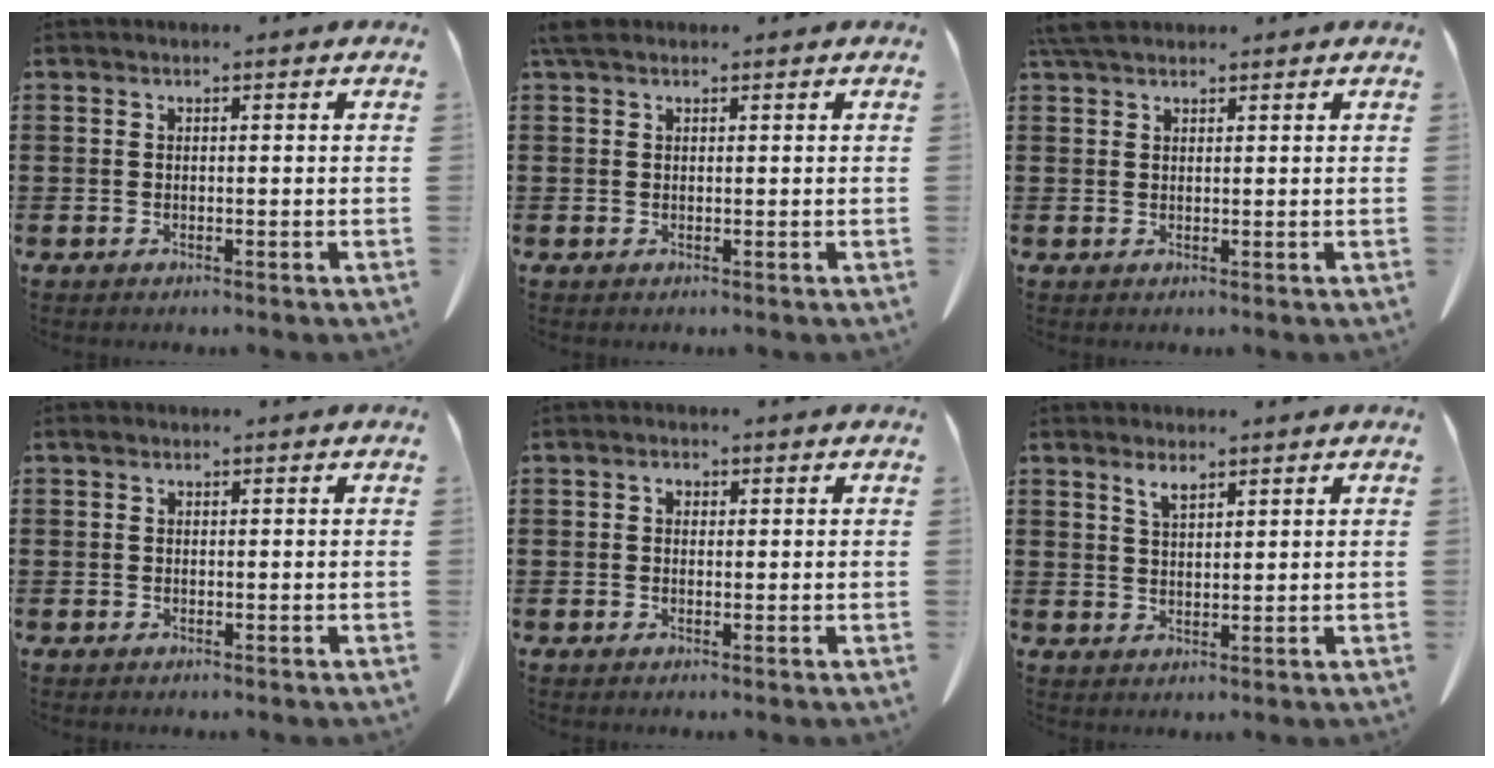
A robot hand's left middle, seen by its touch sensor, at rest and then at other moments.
{"total": 2.0, "force": [1.3, 1.1, 1.0], "torque": [-0.026, 0.007, 0.026]}
{"total": 3.3, "force": [2.7, 1.0, 1.7], "torque": [-0.042, 0.002, 0.052]}
{"total": 0.6, "force": [0.1, 0.5, 0.2], "torque": [-0.005, 0.004, 0.002]}
{"total": 1.1, "force": [0.2, 0.8, 0.7], "torque": [-0.017, 0.006, 0.003]}
{"total": 2.5, "force": [2.0, 0.6, 1.5], "torque": [-0.033, 0.001, 0.036]}